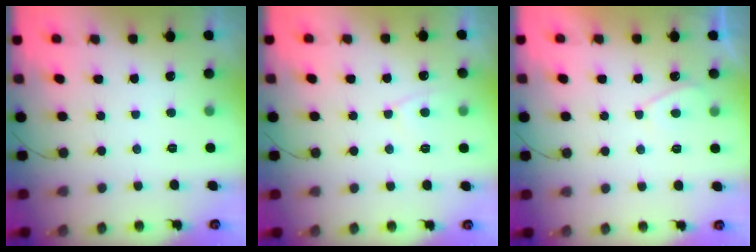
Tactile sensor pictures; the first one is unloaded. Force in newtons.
{"total": 4.4, "press": 4.4, "slide": 0.5}
{"total": 2.3, "press": 2.2, "slide": 0.5}